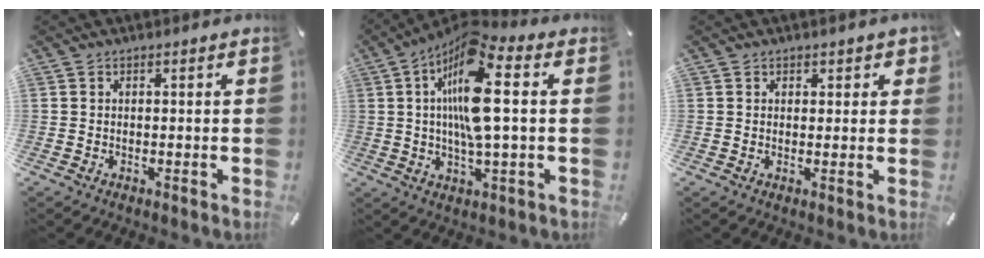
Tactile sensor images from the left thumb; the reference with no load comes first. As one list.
[{"total": 16.0, "force": [2.5, 4.4, 15.1], "torque": [-0.312, -0.001, 0.033]}, {"total": 1.6, "force": [0.9, 1.3, 0.4], "torque": [0.006, -0.002, 0.010]}]